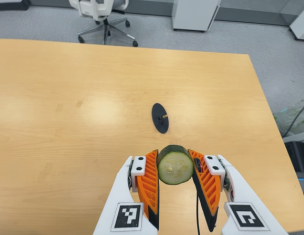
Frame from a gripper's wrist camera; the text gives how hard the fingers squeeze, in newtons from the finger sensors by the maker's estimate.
{"total": 11.0, "left": 9.8, "right": 12.3}